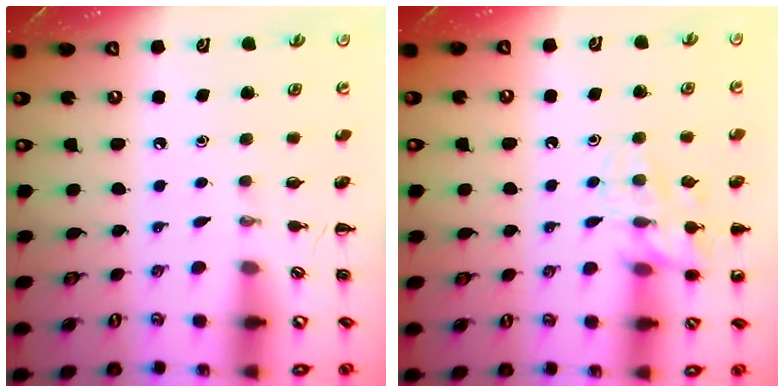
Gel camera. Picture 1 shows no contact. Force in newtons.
{"total": 12.5, "press": 12.5, "slide": 0.6}